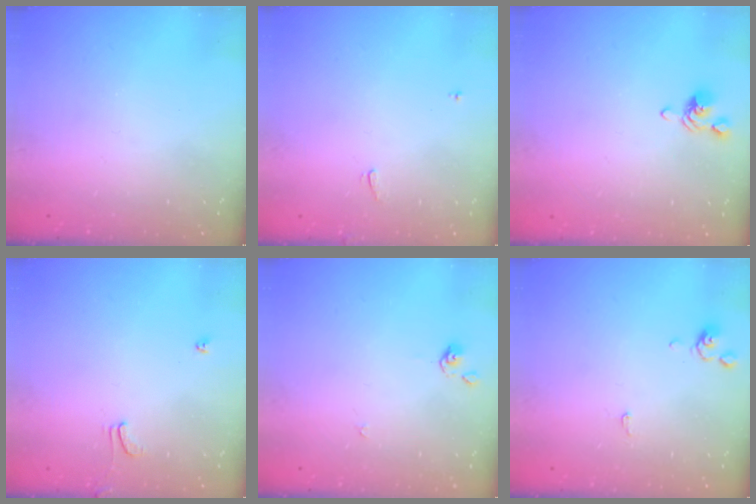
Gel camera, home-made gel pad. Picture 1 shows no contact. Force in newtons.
{"total": 1.7, "press": 1.7, "slide": 0.3}
{"total": 2.6, "press": 2.5, "slide": 0.5}
{"total": 1.3, "press": 1.2, "slide": 0.4}
{"total": 1.1, "press": 1.0, "slide": 0.4}
{"total": 0.7, "press": 0.6, "slide": 0.3}